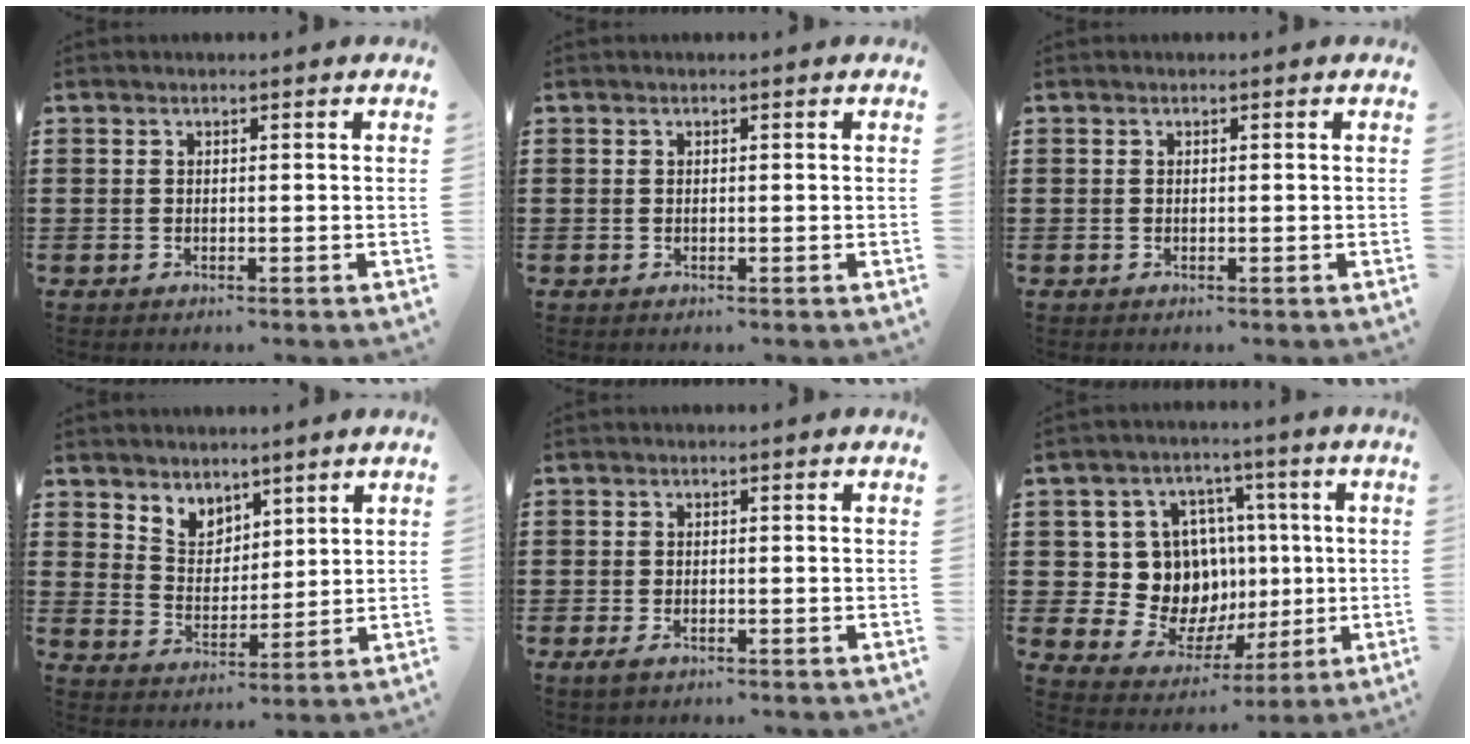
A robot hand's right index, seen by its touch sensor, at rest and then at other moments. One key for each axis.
{"total": 0.0}
{"total": 0.0}
{"total": 4.8, "fx": 3.9, "fy": 2.7, "fz": -0.4, "tx": -0.017, "ty": -0.009, "tz": 0.074}
{"total": 1.0, "fx": -0.4, "fy": 0.5, "fz": 0.7, "tx": -0.014, "ty": -0.001, "tz": -0.009}
{"total": 11.8, "fx": 1.1, "fy": 10.8, "fz": 4.5, "tx": -0.113, "ty": 0.000, "tz": 0.035}